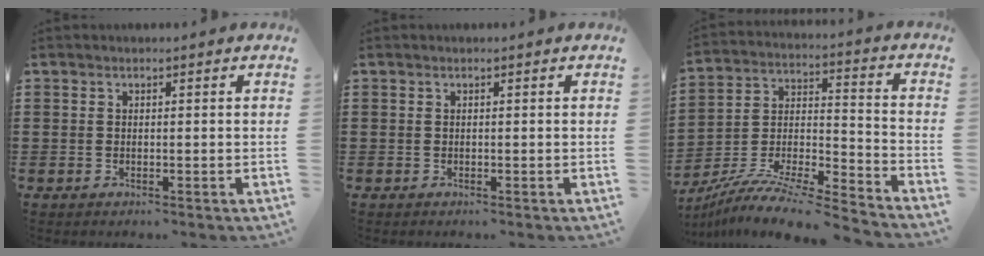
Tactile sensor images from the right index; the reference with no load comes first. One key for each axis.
{"total": 0.0}
{"total": 9.0, "fx": -8.3, "fy": 0.9, "fz": 3.5, "tx": -0.067, "ty": 0.004, "tz": -0.168}